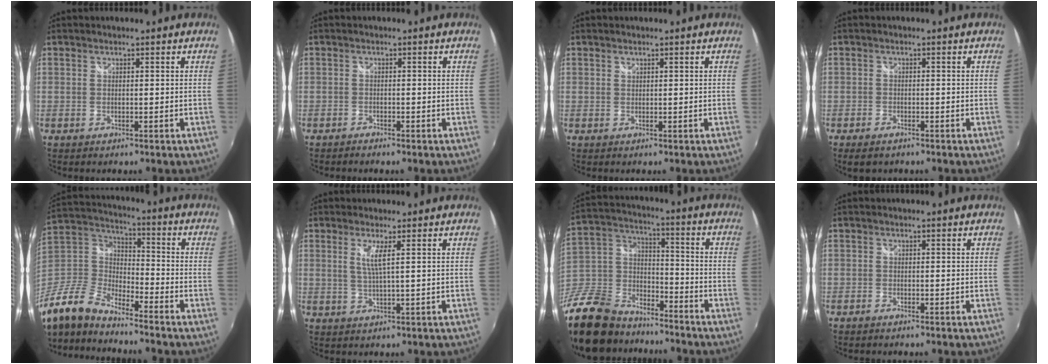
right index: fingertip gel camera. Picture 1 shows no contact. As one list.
[{"total": 1.2, "force": [-1.1, 0.3, 0.3], "torque": [-0.016, -0.002, -0.021]}, {"total": 0.6, "force": [0.6, 0.1, -0.1], "torque": [0.005, 0.004, 0.011]}, {"total": 3.4, "force": [-2.4, 1.6, 1.7], "torque": [-0.042, -0.011, -0.043]}, {"total": 14.0, "force": [-10.7, 5.1, 7.4], "torque": [-0.177, -0.004, -0.224]}, {"total": 3.1, "force": [1.1, -0.3, 2.9], "torque": [-0.058, -0.006, 0.020]}, {"total": 26.1, "force": [-18.8, 13.9, 11.6], "torque": [-0.302, 0.016, -0.319]}, {"total": 1.0, "force": [-0.8, 0.4, 0.3], "torque": [-0.009, -0.002, -0.017]}]